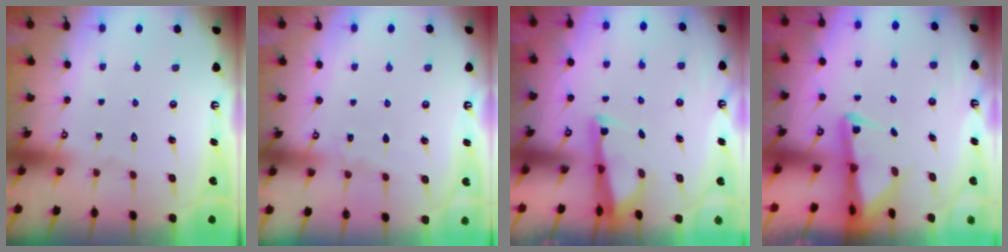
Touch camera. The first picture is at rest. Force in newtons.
{"total": 3.2, "press": 3.1, "slide": 0.3}
{"total": 2.7, "press": 2.6, "slide": 0.7}
{"total": 2.8, "press": 2.8, "slide": 0.6}